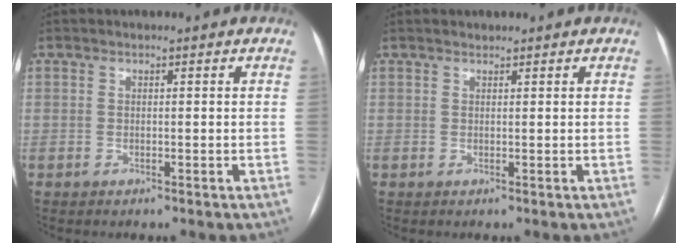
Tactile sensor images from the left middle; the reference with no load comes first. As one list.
[{"total": 0.6, "force": [0.6, 0.2, 0.1], "torque": [-0.009, 0.009, 0.012]}]